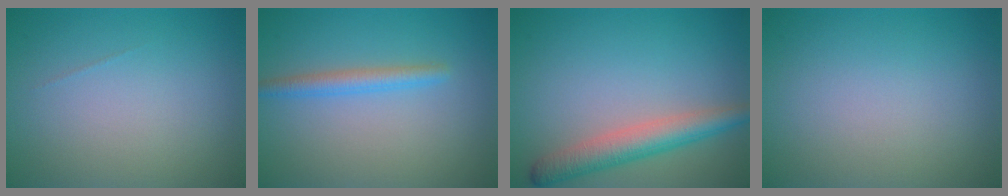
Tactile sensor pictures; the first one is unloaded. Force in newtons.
{"total": 2.2, "press": 2.1, "slide": 0.1}
{"total": 4.3, "press": 4.3, "slide": 0.2}
{"total": 0.0}